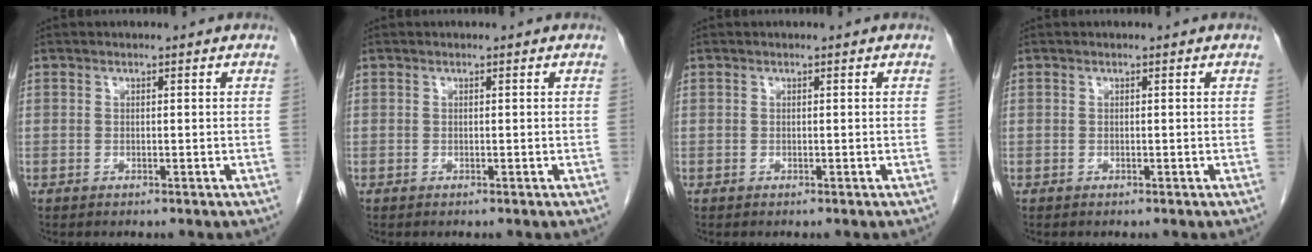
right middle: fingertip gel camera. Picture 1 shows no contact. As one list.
[{"total": 0.0}, {"total": 0.0}, {"total": 0.0}]